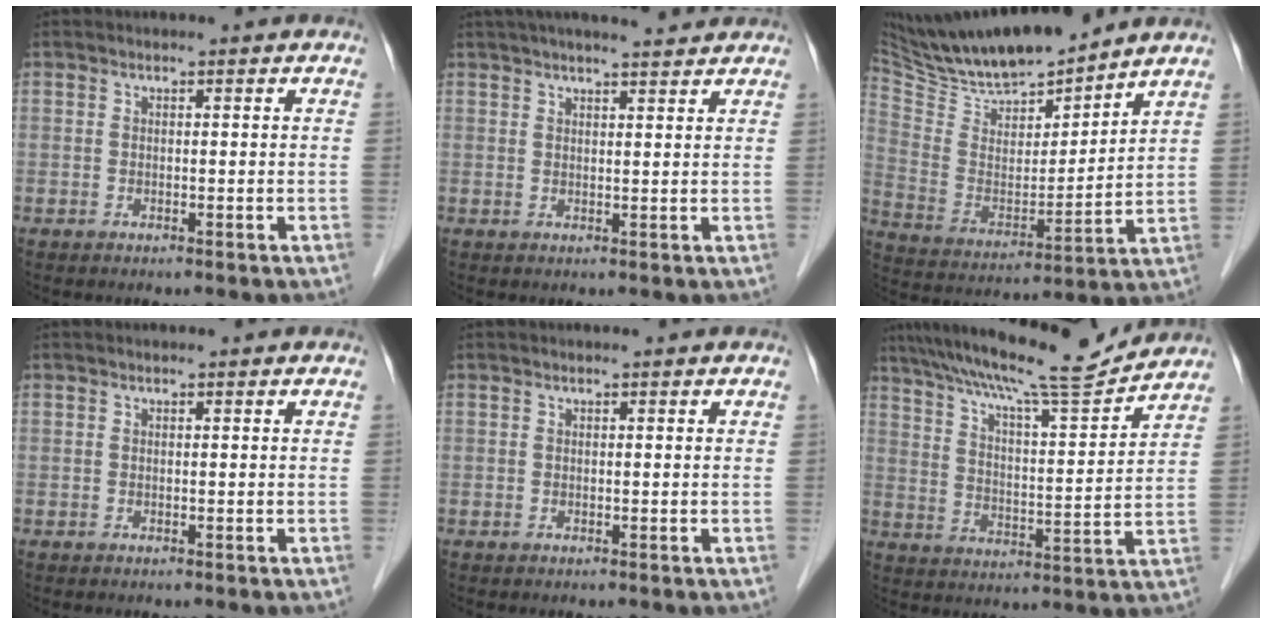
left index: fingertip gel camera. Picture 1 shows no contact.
{"total": 7.3, "force": [5.9, 0.8, 4.2], "torque": [-0.060, 0.012, 0.066]}
{"total": 15.2, "force": [13.5, 2.1, 6.5], "torque": [-0.120, -0.020, 0.250]}
{"total": 0.0}
{"total": 0.0}
{"total": 13.6, "force": [12.0, -0.2, 6.2], "torque": [-0.109, -0.016, 0.179]}